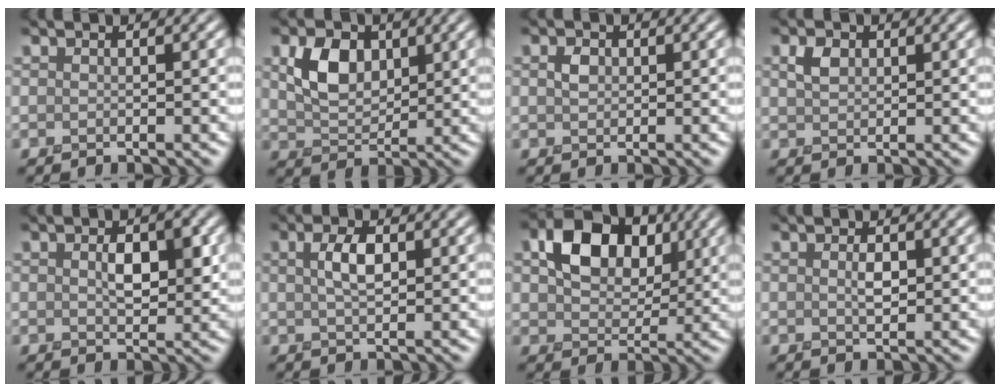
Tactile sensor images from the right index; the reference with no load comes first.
{"total": 4.4, "force": [1.3, 2.9, 3.0], "torque": [-0.066, -0.001, 0.024]}
{"total": 1.0, "force": [0.1, 0.8, 0.6], "torque": [-0.013, 0.002, 0.000]}
{"total": 1.5, "force": [0.5, 1.0, 0.9], "torque": [-0.023, 0.003, 0.011]}
{"total": 3.6, "force": [0.4, 2.0, 3.0], "torque": [-0.055, -0.003, 0.010]}
{"total": 2.5, "force": [0.7, 1.1, 2.1], "torque": [-0.051, 0.003, 0.014]}
{"total": 7.6, "force": [2.3, 5.3, 4.9], "torque": [-0.095, -0.006, 0.032]}
{"total": 1.3, "force": [0.1, 0.6, 1.1], "torque": [-0.026, -0.002, 0.004]}